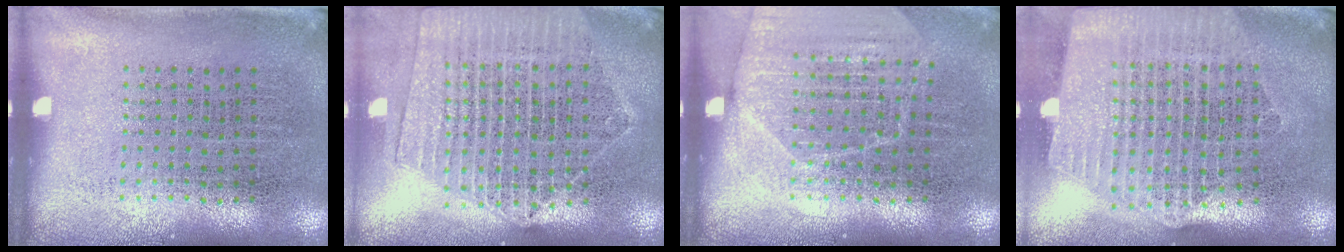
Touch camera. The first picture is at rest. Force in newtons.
{"total": 2.1, "press": 1.9, "slide": 0.9}
{"total": 1.6, "press": 1.5, "slide": 0.3}
{"total": 2.6, "press": 2.2, "slide": 1.4}